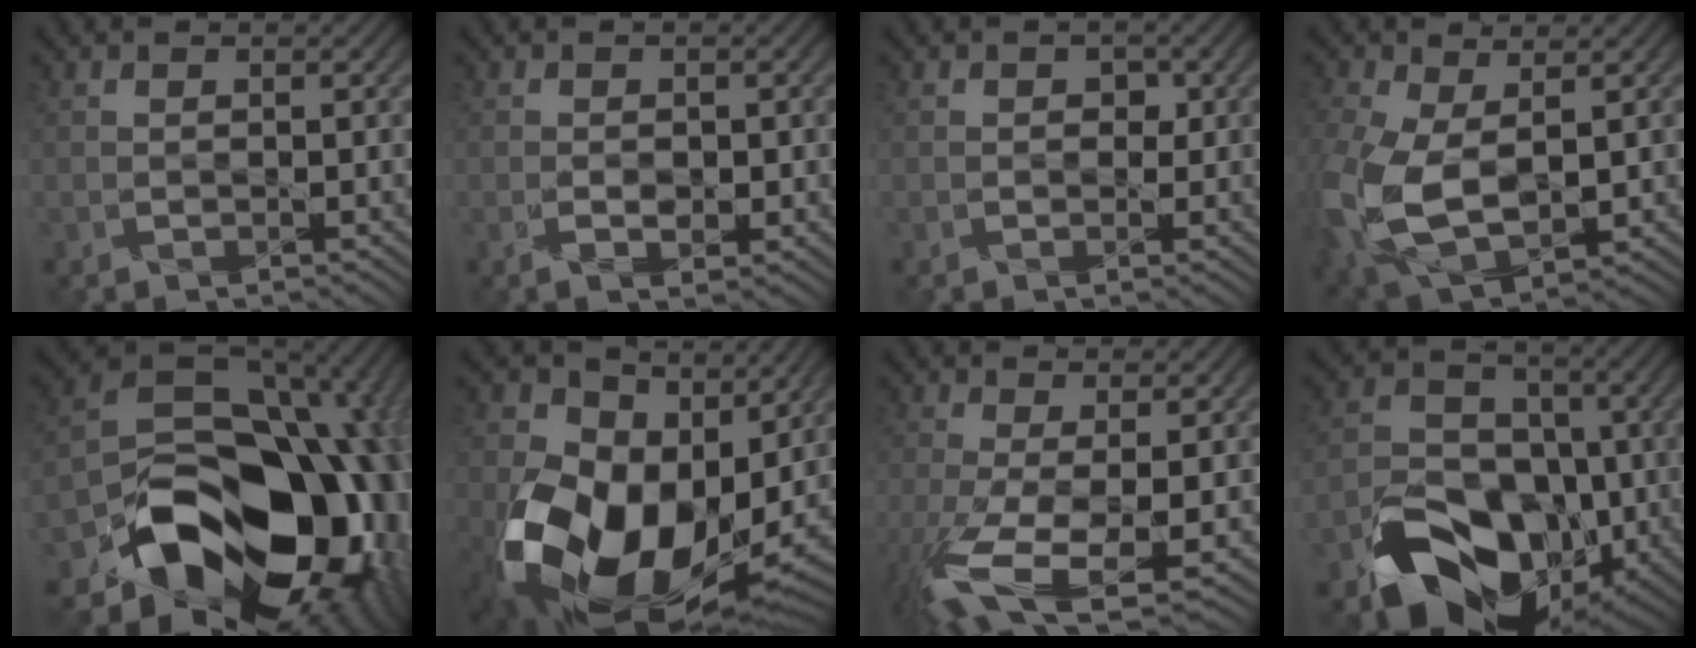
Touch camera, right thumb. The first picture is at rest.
{"total": 1.8, "force": [-0.4, 0.9, 1.4], "torque": [-0.032, -0.004, -0.005]}
{"total": 1.0, "force": [-0.2, 0.9, 0.4], "torque": [-0.006, -0.004, -0.007]}
{"total": 12.8, "force": [-0.8, 8.1, 9.8], "torque": [-0.286, -0.036, 0.011]}
{"total": 18.6, "force": [-7.2, 13.0, 11.2], "torque": [-0.160, -0.040, -0.107]}
{"total": 17.7, "force": [-0.6, 12.9, 12.1], "torque": [-0.254, -0.056, 0.014]}
{"total": 10.1, "force": [-3.3, 3.8, 8.8], "torque": [-0.217, -0.028, -0.055]}
{"total": 13.8, "force": [-6.2, 9.3, 8.1], "torque": [-0.137, -0.025, -0.116]}